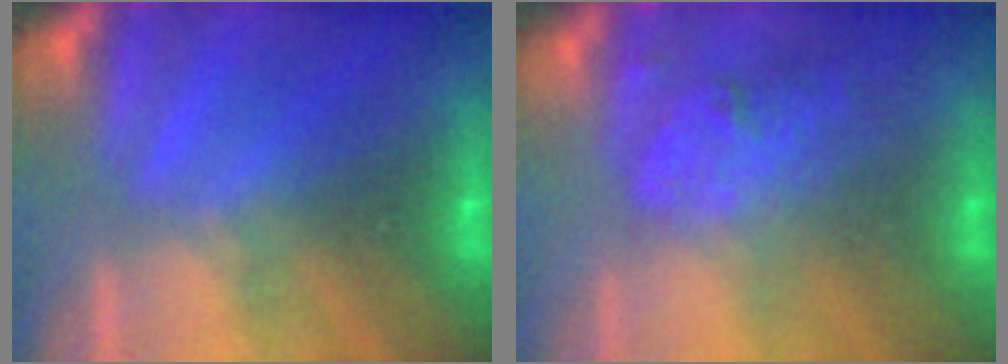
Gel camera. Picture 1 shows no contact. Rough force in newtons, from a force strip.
{"total": 2.3}